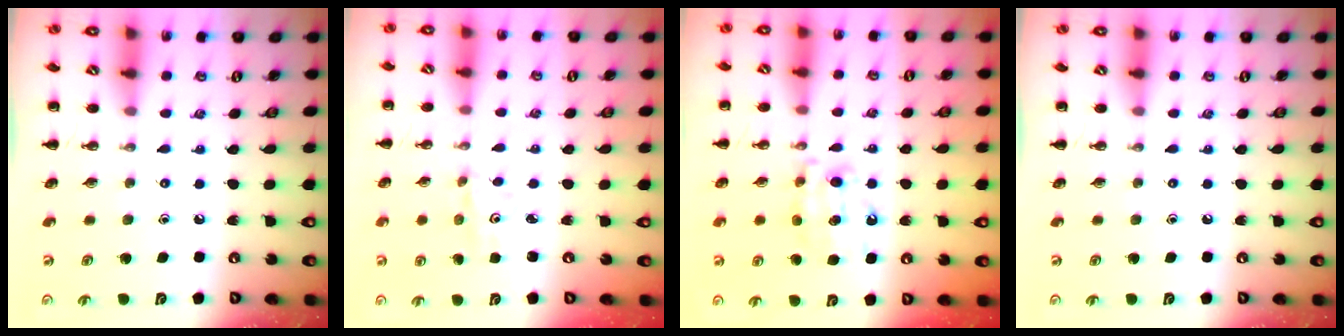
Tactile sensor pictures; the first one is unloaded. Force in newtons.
{"total": 2.4, "press": 2.3, "slide": 0.7}
{"total": 8.1, "press": 8.0, "slide": 0.9}
{"total": 0.0}